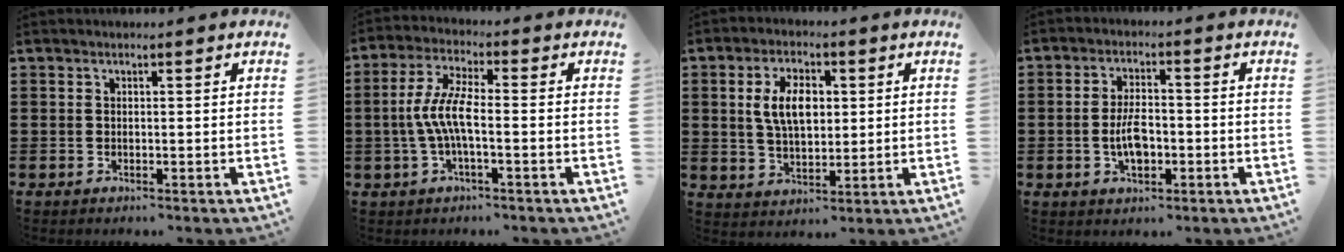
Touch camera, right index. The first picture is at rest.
{"total": 6.5, "force": [-1.2, 1.7, 6.1], "torque": [-0.143, -0.009, -0.033]}
{"total": 7.1, "force": [1.3, 3.9, 5.7], "torque": [-0.120, 0.009, 0.016]}
{"total": 5.3, "force": [-1.3, 2.4, 4.5], "torque": [-0.086, -0.003, -0.026]}